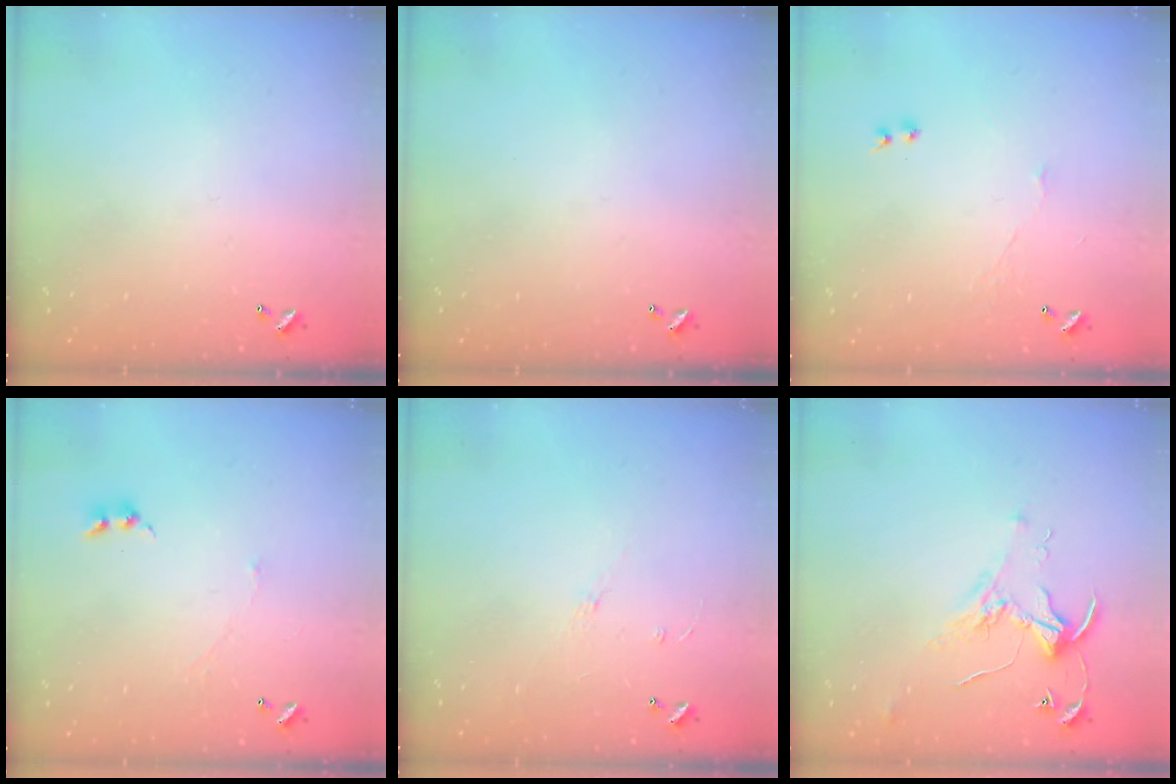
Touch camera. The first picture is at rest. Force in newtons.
{"total": 0.0}
{"total": 2.4, "press": 2.3, "slide": 0.6}
{"total": 1.1, "press": 0.9, "slide": 0.6}
{"total": 5.5, "press": 5.5, "slide": 0.5}
{"total": 2.1, "press": 2.1, "slide": 0.1}